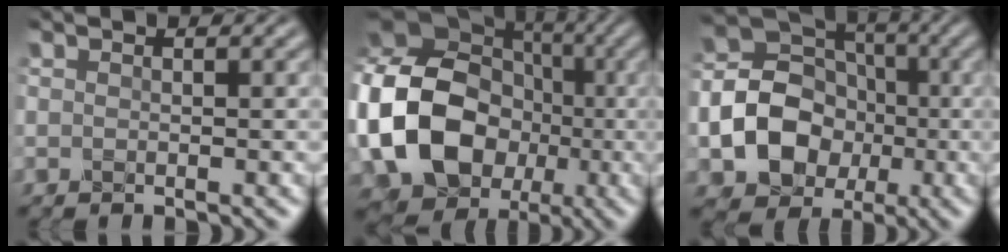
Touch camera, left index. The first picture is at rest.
{"total": 15.3, "force": [-2.0, 12.3, 8.9], "torque": [-0.203, -0.006, -0.031]}
{"total": 10.9, "force": [-2.1, 9.2, 5.5], "torque": [-0.111, -0.007, -0.054]}